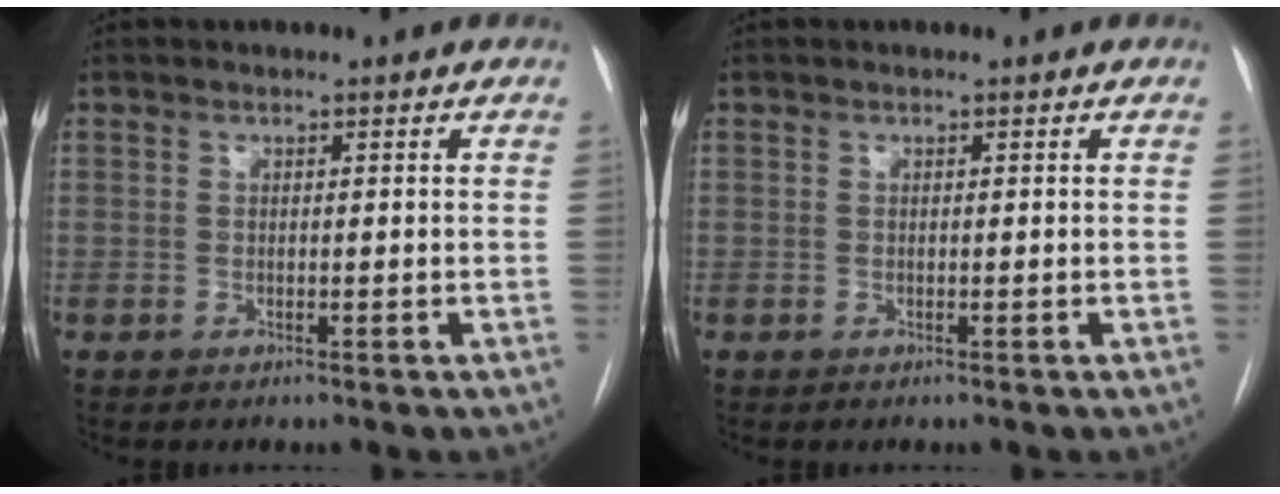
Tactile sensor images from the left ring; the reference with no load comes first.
{"total": 0.0}